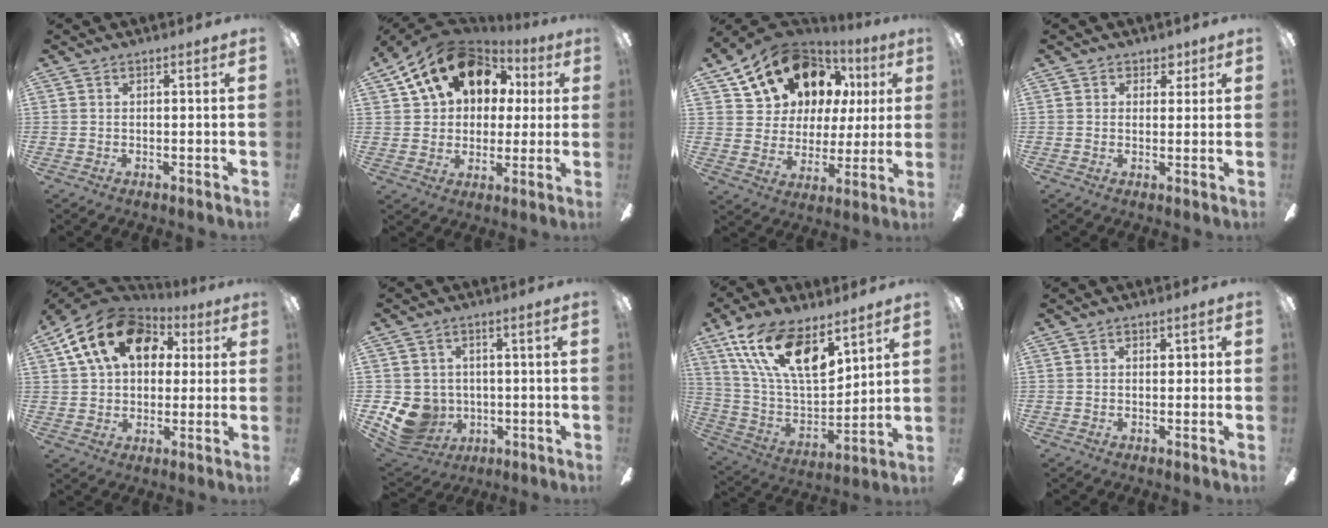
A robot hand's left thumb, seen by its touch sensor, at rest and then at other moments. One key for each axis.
{"total": 18.3, "fx": 8.7, "fy": 13.1, "fz": 9.4, "tx": -0.161, "ty": -0.021, "tz": 0.161}
{"total": 16.5, "fx": 11.1, "fy": 10.7, "fz": 5.8, "tx": -0.128, "ty": -0.062, "tz": 0.215}
{"total": 3.2, "fx": 1.8, "fy": 2.5, "fz": 0.6, "tx": 0.006, "ty": -0.004, "tz": 0.029}
{"total": 17.3, "fx": 7.0, "fy": 12.0, "fz": 10.2, "tx": -0.193, "ty": -0.010, "tz": 0.128}
{"total": 10.0, "fx": -2.2, "fy": 9.0, "fz": 3.9, "tx": -0.119, "ty": 0.006, "tz": -0.035}
{"total": 20.3, "fx": 12.0, "fy": 8.8, "fz": 13.7, "tx": -0.281, "ty": -0.061, "tz": 0.212}
{"total": 1.9, "fx": 0.0, "fy": 1.4, "fz": 1.3, "tx": -0.015, "ty": 0.007, "tz": -0.005}